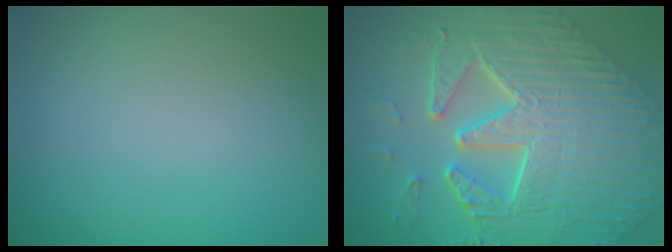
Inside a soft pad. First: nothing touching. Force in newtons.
{"total": 10.1, "press": 7.5, "slide": 6.8}